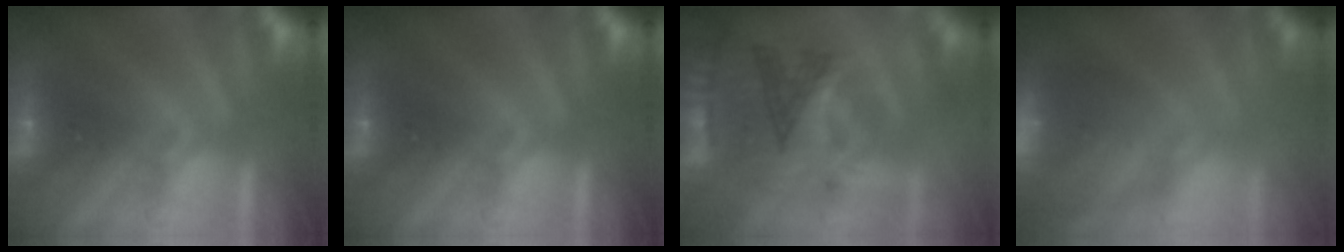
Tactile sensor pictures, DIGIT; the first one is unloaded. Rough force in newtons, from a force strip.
{"total": 0.0}
{"total": 2.9}
{"total": 6.6}